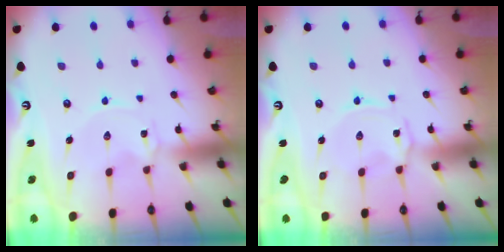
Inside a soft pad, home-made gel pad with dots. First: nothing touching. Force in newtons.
{"total": 2.0, "press": 2.0, "slide": 0.5}